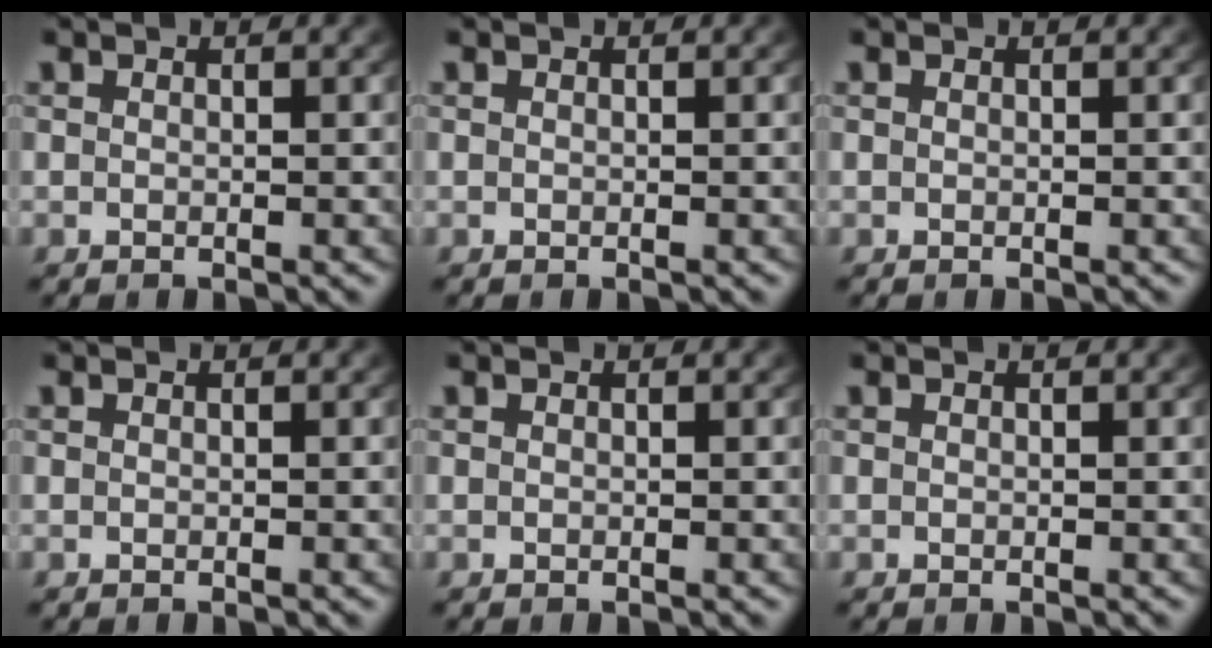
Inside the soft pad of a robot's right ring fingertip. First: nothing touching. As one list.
[{"total": 0.0}, {"total": 0.0}, {"total": 0.0}, {"total": 0.0}, {"total": 0.0}]